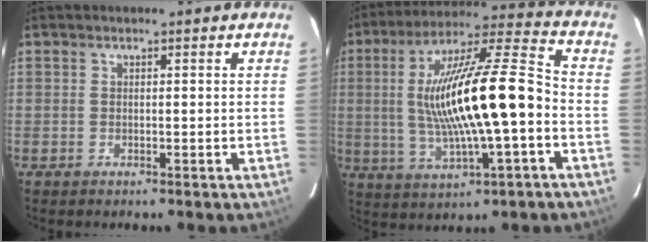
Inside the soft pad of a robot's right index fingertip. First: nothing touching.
{"total": 20.0, "force": [-2.0, 3.4, 19.6], "torque": [-0.357, 0.007, -0.026]}